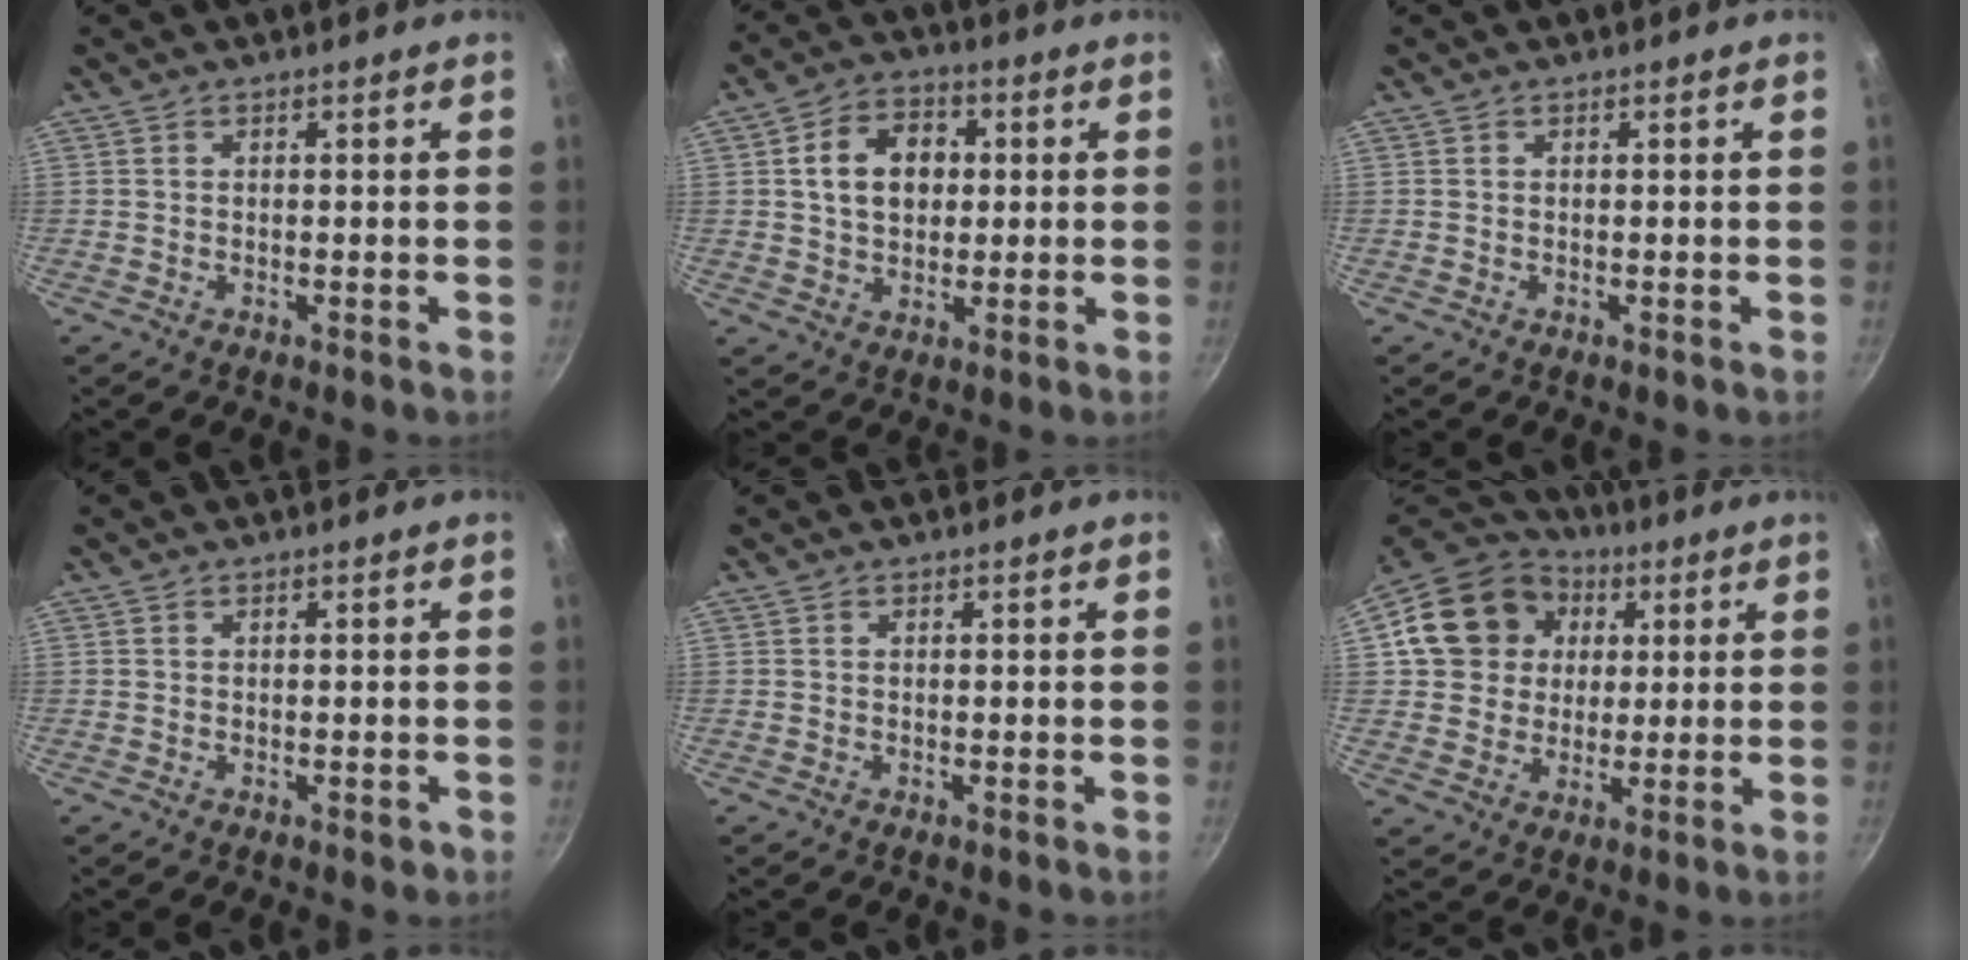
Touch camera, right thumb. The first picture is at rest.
{"total": 10.1, "force": [1.6, 7.6, 6.4], "torque": [-0.083, 0.013, 0.020]}
{"total": 0.0}
{"total": 1.0, "force": [-0.3, 0.7, 0.6], "torque": [-0.005, 0.002, -0.004]}
{"total": 0.0}
{"total": 16.6, "force": [4.0, 14.5, 7.1], "torque": [-0.113, 0.023, 0.065]}